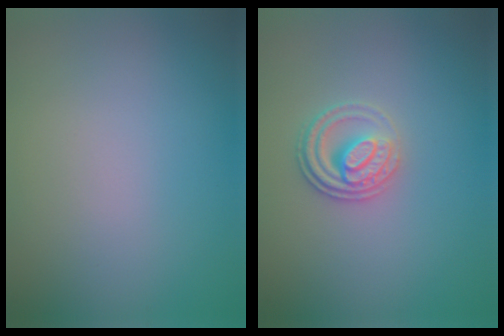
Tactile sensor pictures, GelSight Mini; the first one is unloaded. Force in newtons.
{"total": 2.8, "press": 2.5, "slide": 1.3}